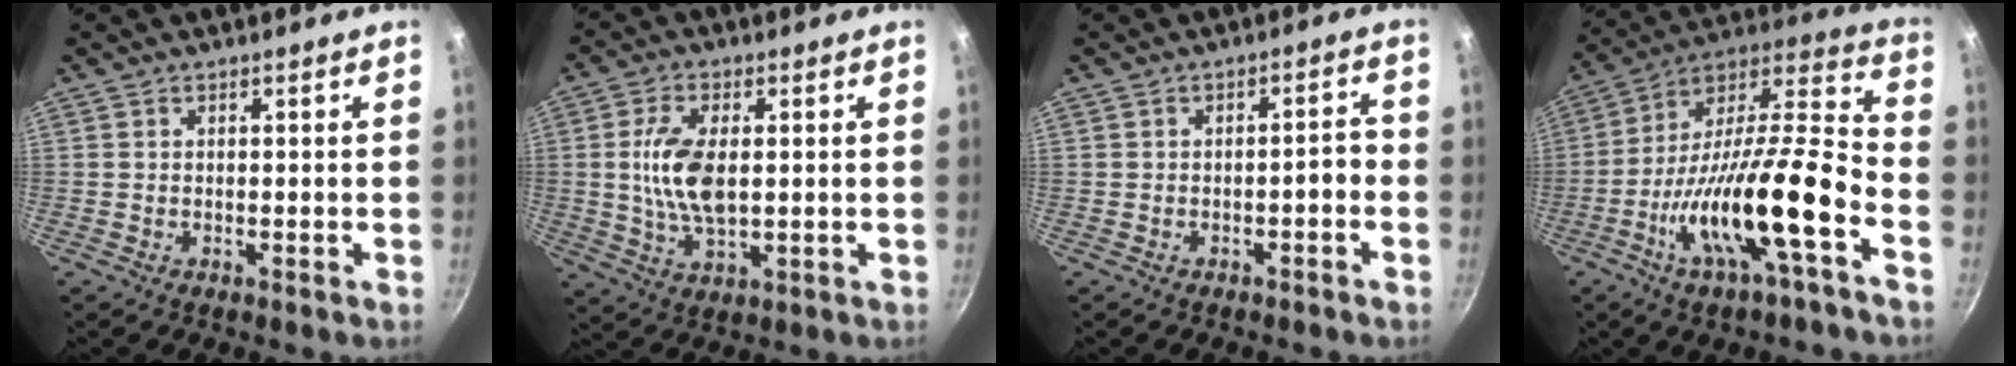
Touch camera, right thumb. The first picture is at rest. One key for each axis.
{"total": 10.4, "fx": 0.9, "fy": 5.3, "fz": 8.9, "tx": -0.169, "ty": -0.001, "tz": 0.019}
{"total": 2.9, "fx": -1.4, "fy": 1.1, "fz": 2.3, "tx": -0.026, "ty": 0.027, "tz": -0.014}
{"total": 22.1, "fx": -8.4, "fy": 5.2, "fz": 19.7, "tx": -0.323, "ty": 0.046, "tz": -0.153}